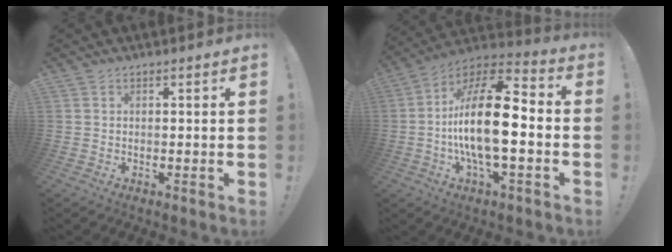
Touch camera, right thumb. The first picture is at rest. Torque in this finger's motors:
{"motor_torque": [0.27, 0.99, 1.94, -0.39, 0.22]}